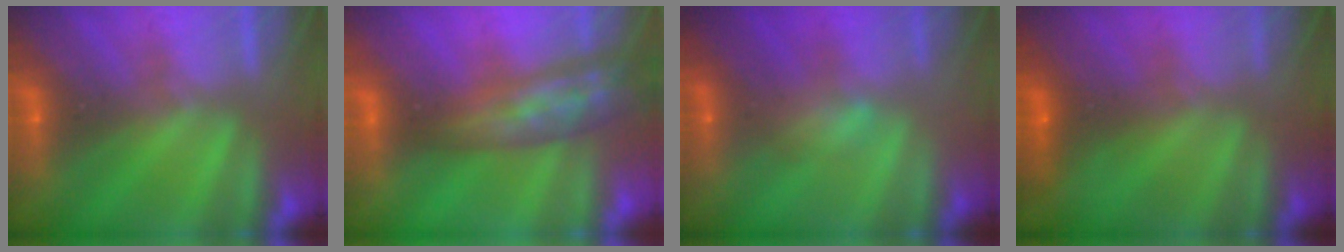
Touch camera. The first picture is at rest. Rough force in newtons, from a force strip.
{"total": 2.9}
{"total": 2.6}
{"total": 1.2}